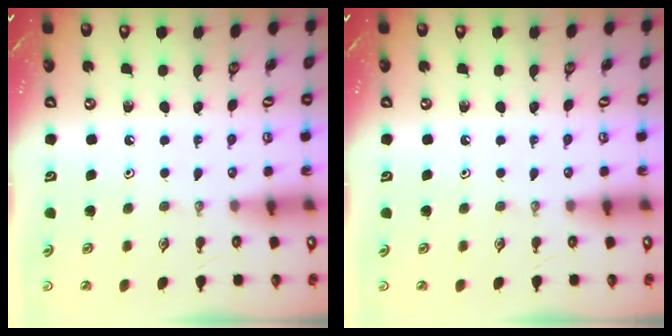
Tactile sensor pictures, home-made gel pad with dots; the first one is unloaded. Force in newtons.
{"total": 0.0}